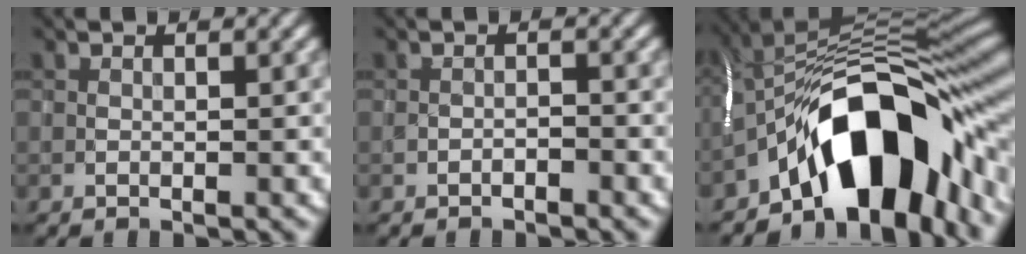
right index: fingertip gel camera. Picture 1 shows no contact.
{"total": 0.7, "force": [-0.7, 0.1, 0.1], "torque": [0.001, 0.004, -0.013]}
{"total": 13.4, "force": [-6.0, 6.0, 10.4], "torque": [-0.136, 0.025, -0.109]}